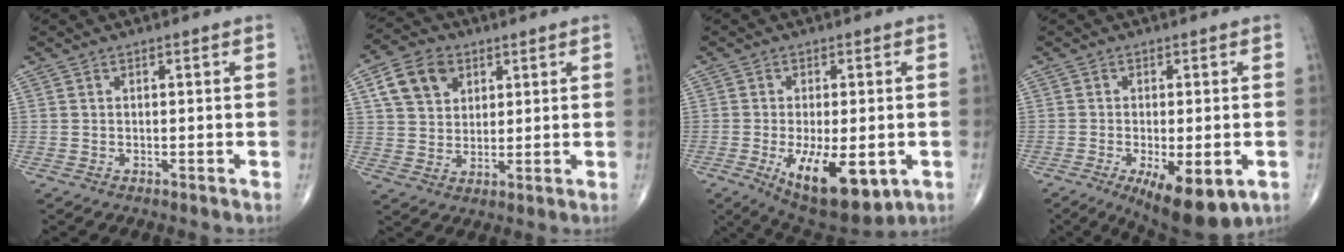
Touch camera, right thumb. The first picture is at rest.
{"total": 9.3, "force": [3.9, 6.9, 4.9], "torque": [-0.068, -0.007, 0.071]}
{"total": 14.6, "force": [-4.6, 6.2, 12.4], "torque": [-0.191, -0.018, -0.053]}
{"total": 11.9, "force": [-4.8, 4.5, 10.0], "torque": [-0.146, -0.013, -0.063]}